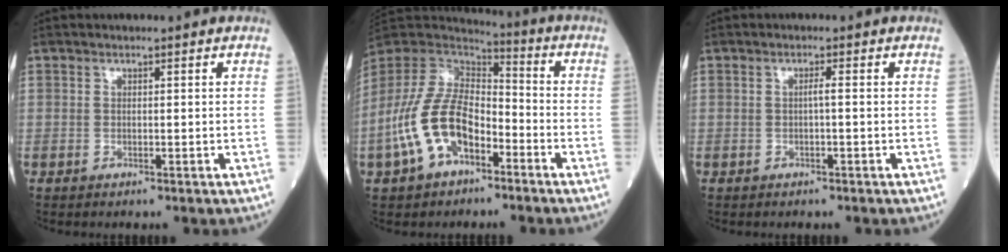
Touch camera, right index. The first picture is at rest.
{"total": 14.2, "force": [-5.7, 7.7, 10.5], "torque": [-0.233, 0.015, -0.108]}
{"total": 0.9, "force": [-0.1, -0.1, 0.9], "torque": [-0.015, 0.002, -0.004]}